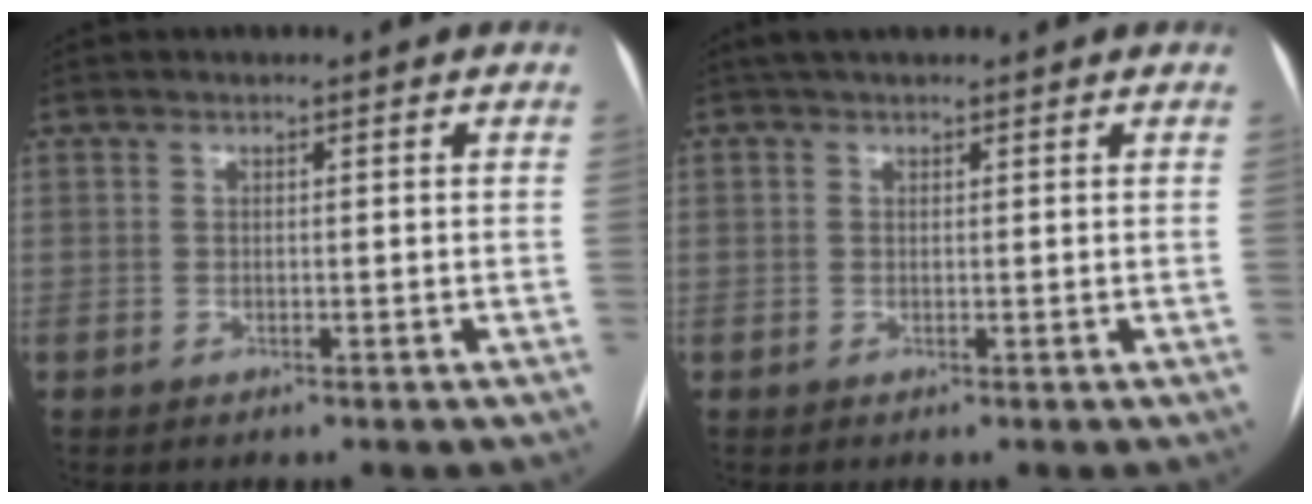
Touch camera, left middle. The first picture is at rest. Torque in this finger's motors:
{"motor_torque": [0.37, -0.34, 0.03, 0.00]}